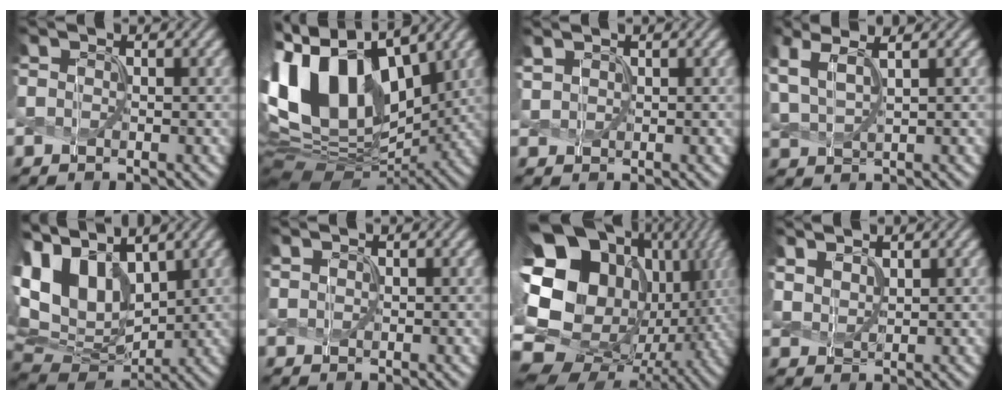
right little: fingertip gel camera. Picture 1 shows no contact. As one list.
[{"total": 15.8, "force": [2.3, 10.4, 11.7], "torque": [-0.244, 0.013, 0.050]}, {"total": 1.2, "force": [0.9, 0.7, 0.3], "torque": [-0.015, 0.002, 0.025]}, {"total": 4.3, "force": [2.4, 1.4, 3.3], "torque": [-0.087, 0.014, 0.049]}, {"total": 13.5, "force": [5.5, 8.4, 9.1], "torque": [-0.202, 0.022, 0.101]}, {"total": 0.7, "force": [0.6, 0.2, 0.2], "torque": [-0.011, 0.001, 0.016]}, {"total": 23.4, "force": [2.6, 19.4, 12.7], "torque": [-0.268, 0.005, 0.035]}, {"total": 2.4, "force": [1.8, 1.1, 1.1], "torque": [-0.034, 0.003, 0.044]}]